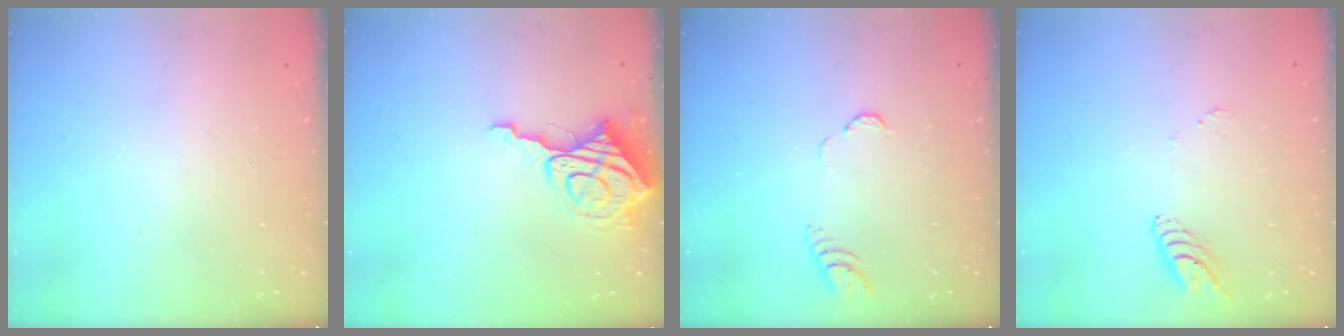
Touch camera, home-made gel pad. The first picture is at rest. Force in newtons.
{"total": 11.7, "press": 11.6, "slide": 1.4}
{"total": 3.3, "press": 3.3, "slide": 0.3}
{"total": 7.7, "press": 7.7, "slide": 0.7}